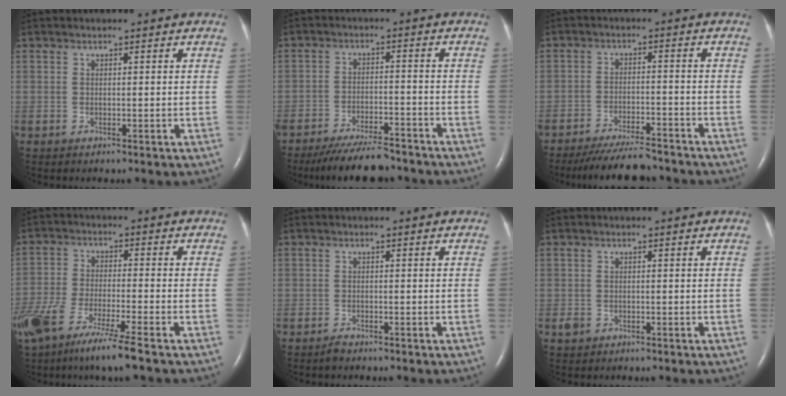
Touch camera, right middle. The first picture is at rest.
{"total": 10.9, "force": [-9.7, 1.9, 4.5], "torque": [-0.073, -0.012, -0.152]}
{"total": 10.2, "force": [-9.4, 1.4, 3.8], "torque": [-0.061, -0.013, -0.146]}
{"total": 13.7, "force": [-9.4, 0.7, 9.9], "torque": [-0.205, -0.045, -0.174]}
{"total": 0.9, "force": [-0.8, 0.2, 0.3], "torque": [-0.011, -0.002, -0.015]}
{"total": 1.0, "force": [-0.5, 0.8, 0.4], "torque": [-0.015, 0.000, -0.006]}